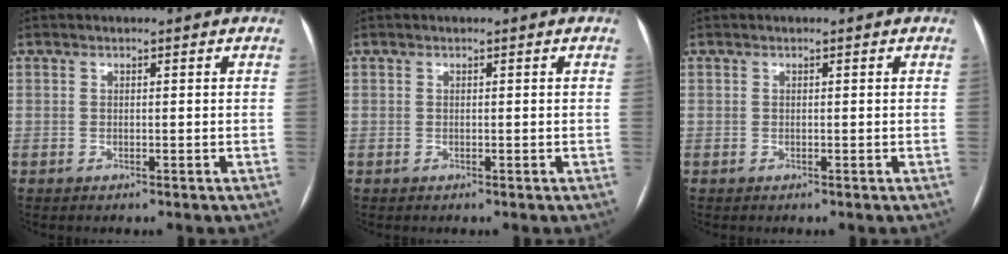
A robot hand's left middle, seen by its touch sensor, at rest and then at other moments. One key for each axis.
{"total": 0.0}
{"total": 0.0}